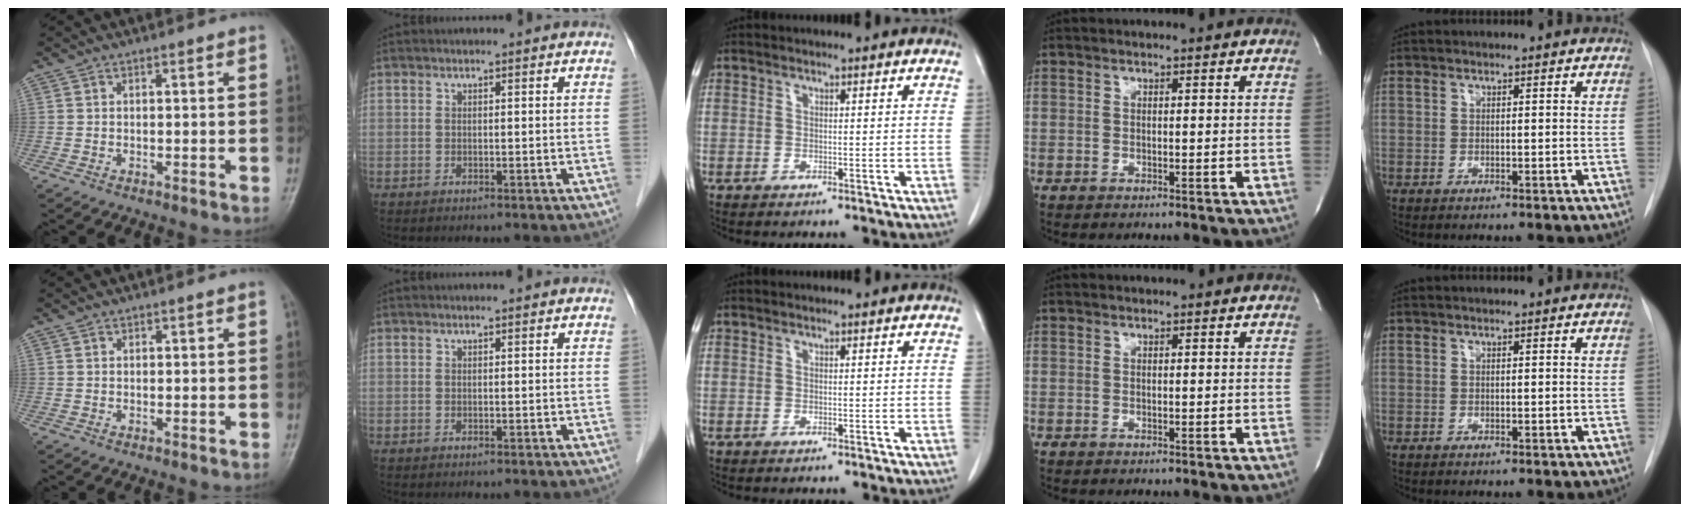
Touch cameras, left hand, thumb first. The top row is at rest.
{}